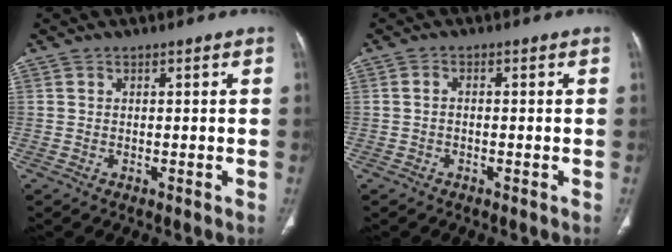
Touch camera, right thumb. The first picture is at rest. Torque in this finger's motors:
{"motor_torque": [-0.40, 0.40, 0.10, 0.09, 0.01]}